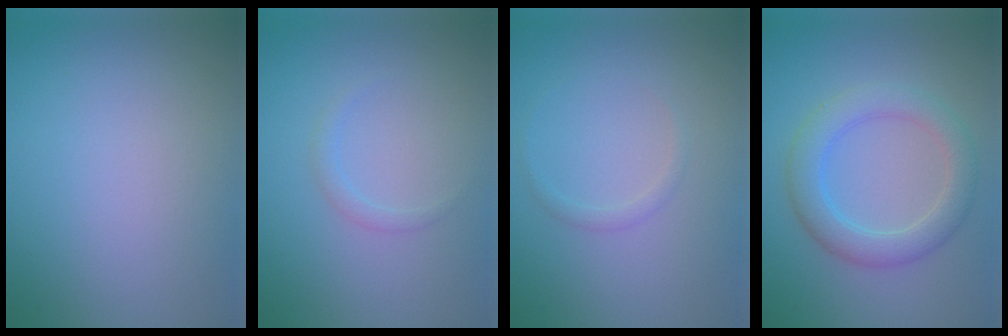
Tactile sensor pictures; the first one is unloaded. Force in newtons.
{"total": 0.9, "press": 0.9, "slide": 0.1}
{"total": 0.8, "press": 0.8, "slide": 0.0}
{"total": 3.5, "press": 3.5, "slide": 0.5}